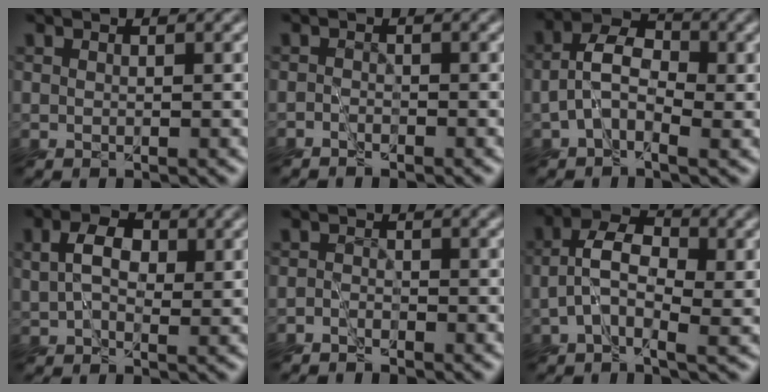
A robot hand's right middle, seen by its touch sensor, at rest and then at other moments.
{"total": 1.0, "force": [-0.9, 0.5, 0.2], "torque": [0.003, 0.000, -0.022]}
{"total": 5.1, "force": [-0.7, 3.2, 3.9], "torque": [-0.077, 0.009, -0.027]}
{"total": 3.9, "force": [0.5, 2.6, 2.9], "torque": [-0.059, 0.004, 0.001]}
{"total": 1.5, "force": [-1.5, 0.5, 0.1], "torque": [0.006, -0.004, -0.034]}
{"total": 5.4, "force": [-0.5, 3.1, 4.4], "torque": [-0.083, 0.007, -0.025]}